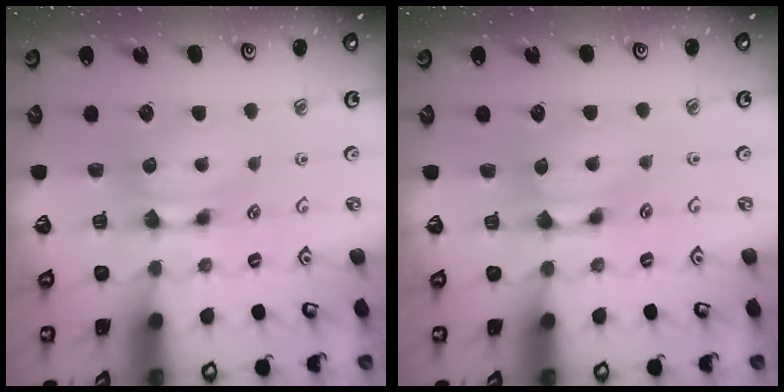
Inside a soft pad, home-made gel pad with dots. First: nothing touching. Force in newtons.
{"total": 0.6, "press": 0.2, "slide": 0.5}